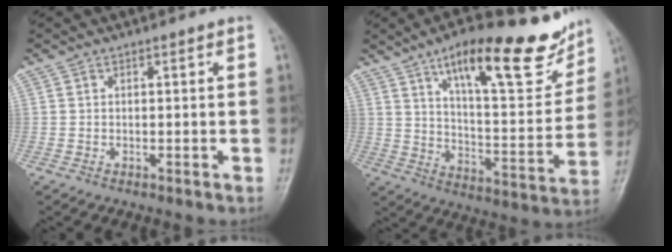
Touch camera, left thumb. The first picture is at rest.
{"total": 23.1, "force": [14.4, 7.3, 16.5], "torque": [-0.196, -0.057, 0.223]}